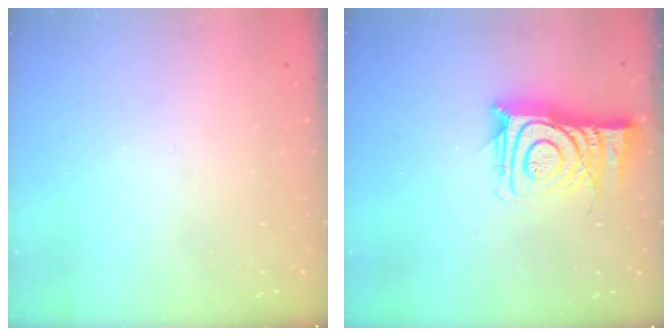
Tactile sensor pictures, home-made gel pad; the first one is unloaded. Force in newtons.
{"total": 14.1, "press": 14.0, "slide": 1.3}